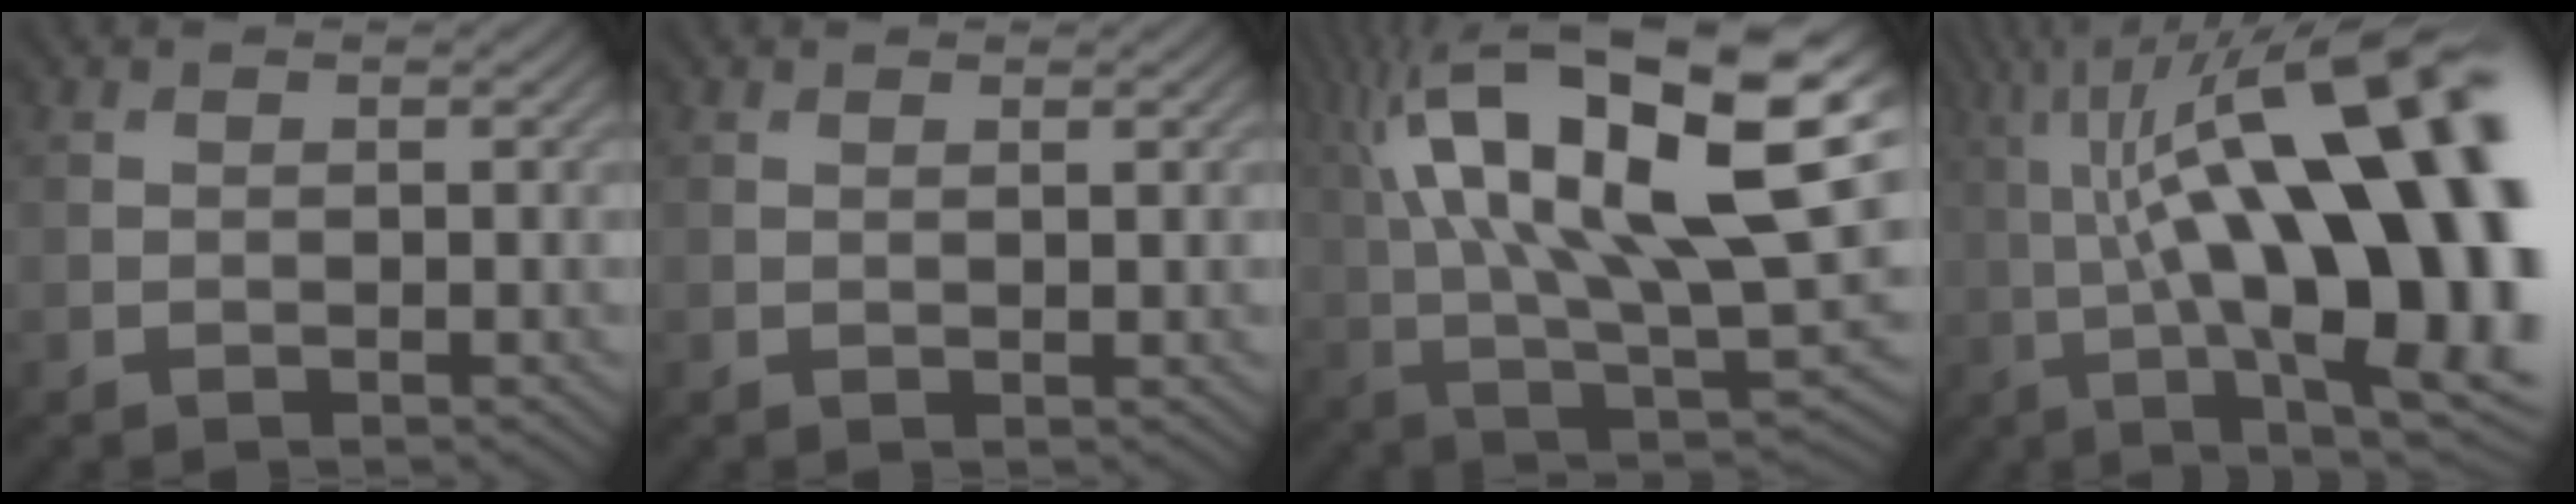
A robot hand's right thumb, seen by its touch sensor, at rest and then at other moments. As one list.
[{"total": 1.1, "force": [0.5, 0.3, 0.9], "torque": [-0.010, 0.004, 0.008]}, {"total": 20.4, "force": [6.6, 8.0, 17.6], "torque": [-0.317, 0.031, 0.111]}, {"total": 22.9, "force": [1.6, 7.0, 21.7], "torque": [-0.329, 0.038, 0.025]}]